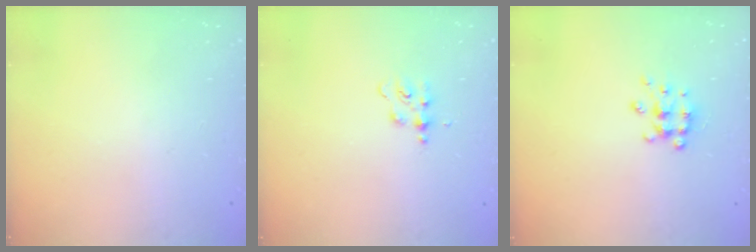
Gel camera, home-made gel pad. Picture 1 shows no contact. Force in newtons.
{"total": 4.0, "press": 3.9, "slide": 0.5}
{"total": 6.7, "press": 6.6, "slide": 0.6}